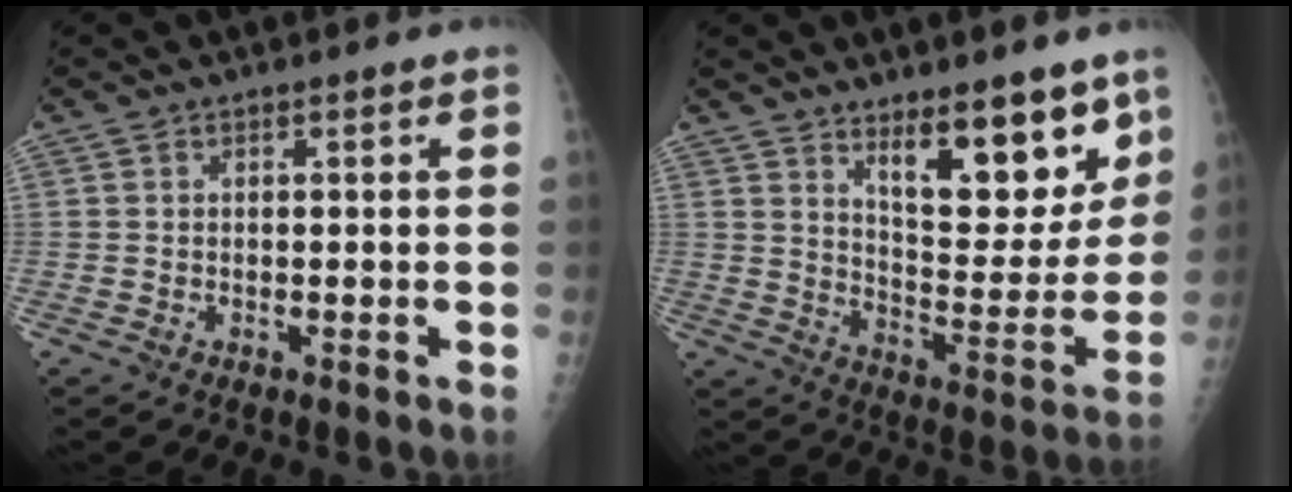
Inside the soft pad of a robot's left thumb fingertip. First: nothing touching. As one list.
[{"total": 16.2, "force": [10.4, 5.9, 11.0], "torque": [-0.106, -0.082, 0.168]}]